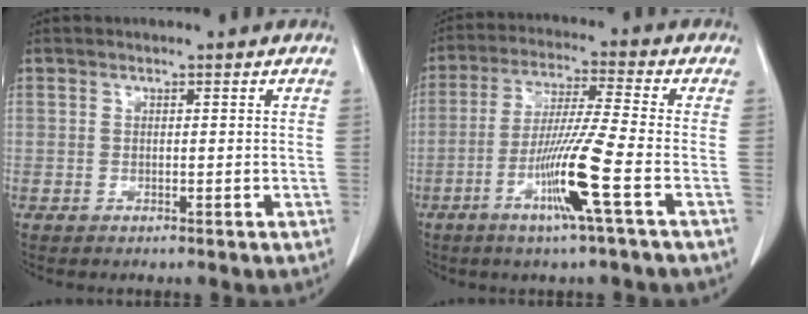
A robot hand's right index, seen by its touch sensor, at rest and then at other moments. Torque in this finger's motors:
{"motor_torque": [1.81, -0.33, 0.84, 0.14]}